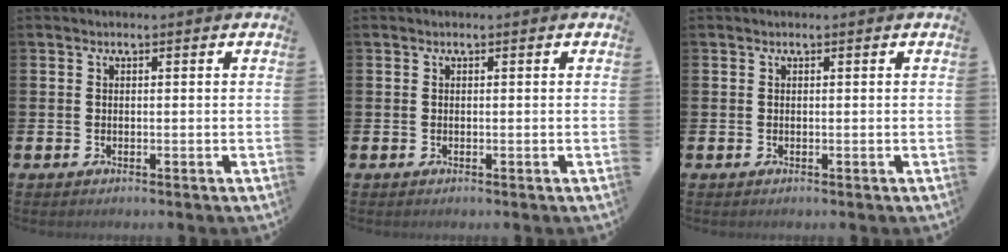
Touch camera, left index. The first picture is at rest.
{"total": 0.0}
{"total": 0.0}